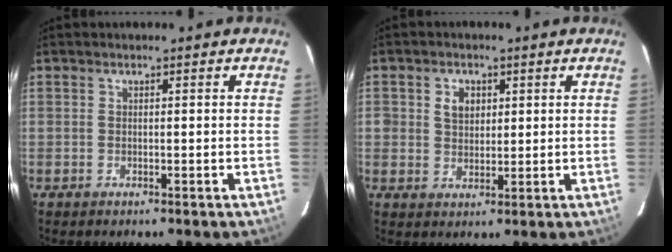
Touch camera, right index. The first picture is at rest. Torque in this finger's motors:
{"motor_torque": [0.07, 0.04, 0.08, 0.04]}